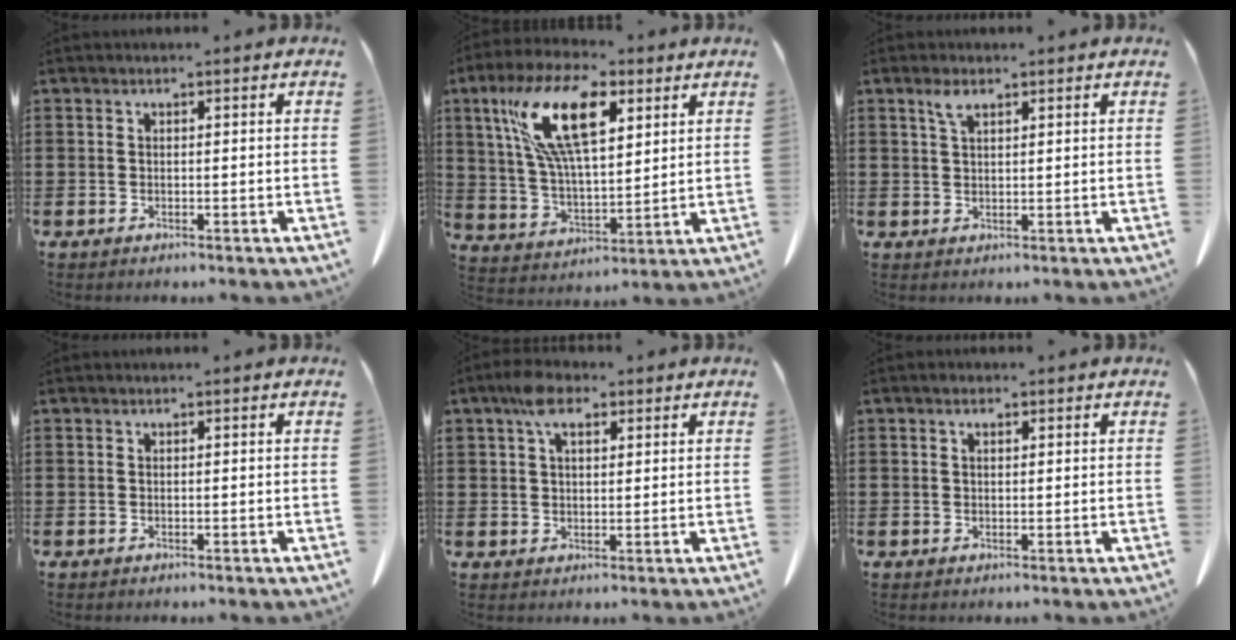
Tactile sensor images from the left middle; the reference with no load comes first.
{"total": 15.1, "force": [7.3, 6.0, 11.8], "torque": [-0.257, -0.001, 0.127]}
{"total": 2.6, "force": [1.5, 0.9, 1.9], "torque": [-0.043, 0.004, 0.027]}
{"total": 0.0}
{"total": 5.7, "force": [3.4, 2.8, 3.6], "torque": [-0.074, 0.011, 0.059]}
{"total": 1.2, "force": [0.6, 0.6, 0.8], "torque": [-0.010, 0.002, 0.008]}